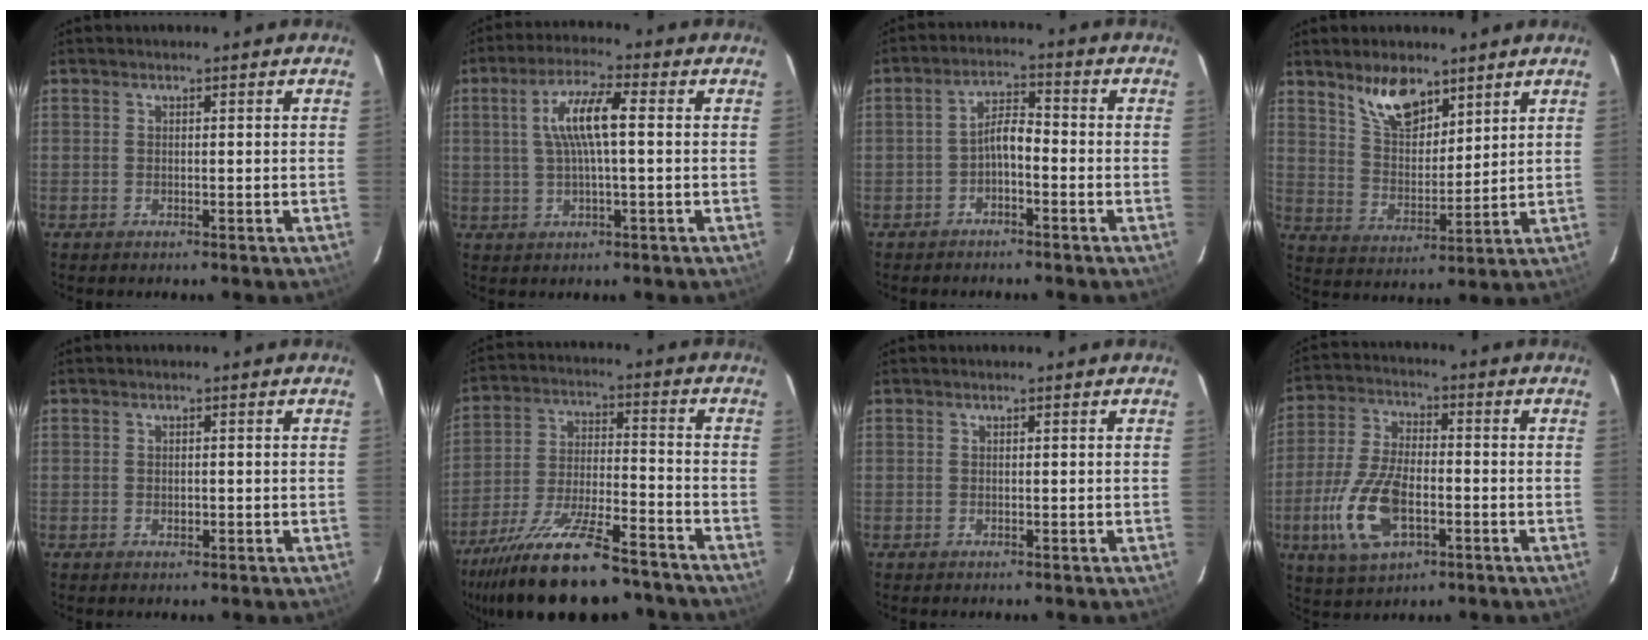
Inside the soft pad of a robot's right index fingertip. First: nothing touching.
{"total": 8.1, "force": [1.0, 1.2, 7.9], "torque": [-0.149, 0.009, 0.021]}
{"total": 3.7, "force": [-2.1, 1.3, 2.8], "torque": [-0.057, 0.014, -0.035]}
{"total": 9.6, "force": [6.8, 4.2, 5.3], "torque": [-0.090, 0.005, 0.134]}
{"total": 1.0, "force": [-0.3, 0.7, 0.8], "torque": [-0.011, 0.000, -0.003]}
{"total": 22.3, "force": [-17.9, 5.8, 12.0], "torque": [-0.228, -0.037, -0.278]}
{"total": 0.0}
{"total": 13.8, "force": [-4.6, 6.6, 11.2], "torque": [-0.246, -0.006, -0.082]}